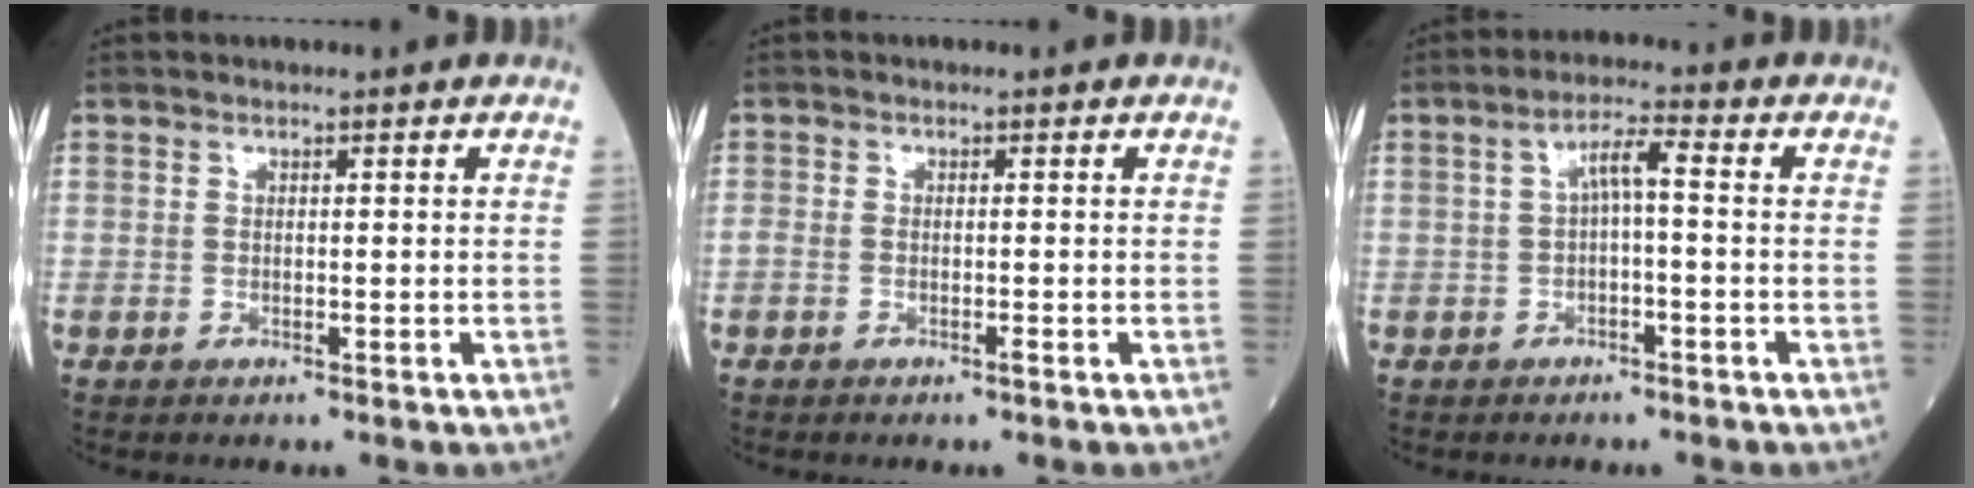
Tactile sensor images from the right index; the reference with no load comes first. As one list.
[{"total": 1.1, "force": [-0.7, 0.1, 0.9], "torque": [-0.020, -0.001, -0.016]}, {"total": 3.8, "force": [0.0, 0.6, 3.7], "torque": [-0.063, 0.016, 0.000]}]